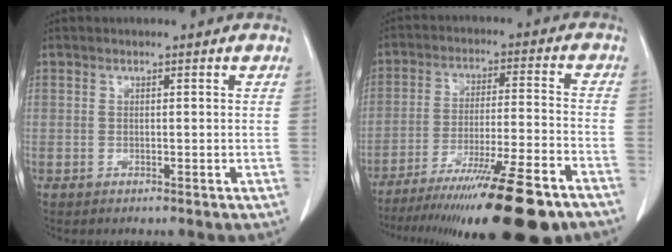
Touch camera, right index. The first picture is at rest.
{"total": 22.7, "force": [-17.5, 1.0, 14.3], "torque": [-0.182, -0.032, -0.271]}